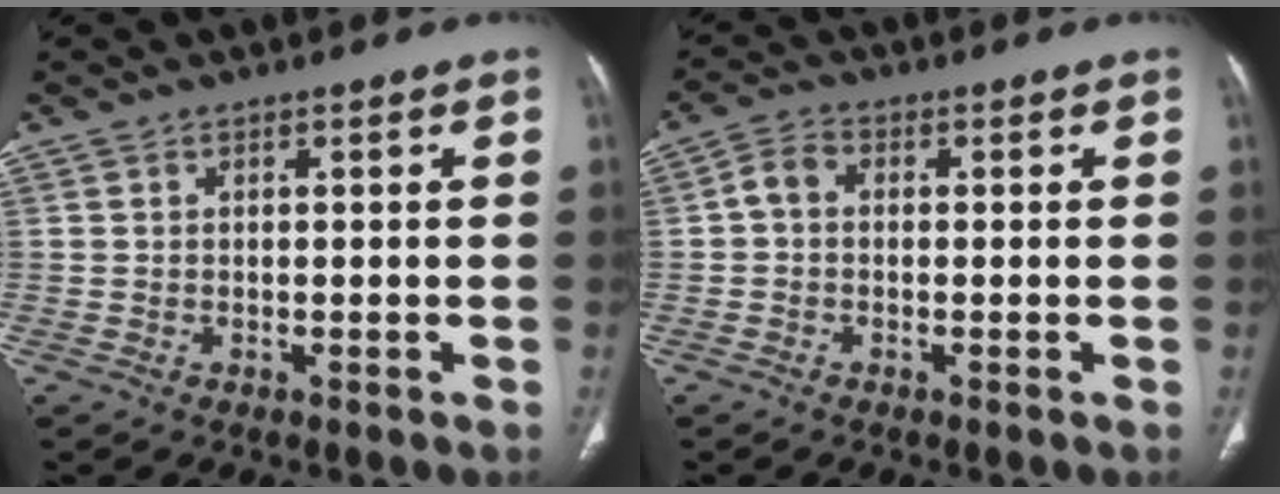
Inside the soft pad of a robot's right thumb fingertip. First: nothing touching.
{"total": 3.4, "force": [-0.1, 2.5, 2.3], "torque": [-0.039, 0.010, -0.012]}